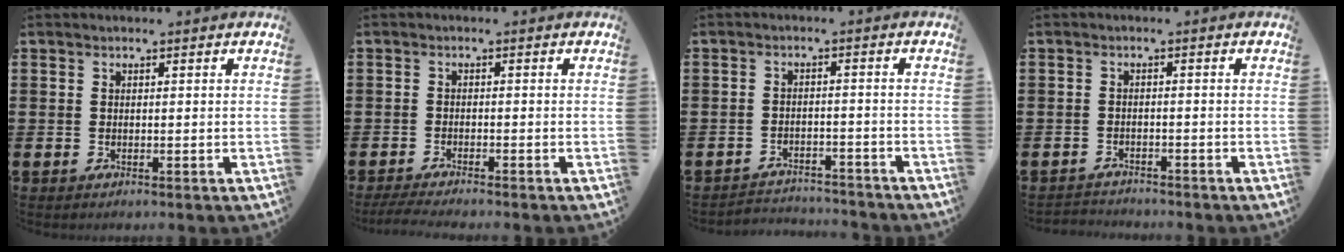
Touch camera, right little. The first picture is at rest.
{"total": 1.7, "force": [-1.4, 0.0, 0.9], "torque": [-0.014, 0.001, -0.027]}
{"total": 2.7, "force": [-2.7, 0.1, -0.3], "torque": [-0.004, 0.002, -0.060]}
{"total": 1.6, "force": [-1.5, 0.0, -0.2], "torque": [-0.001, 0.003, -0.034]}